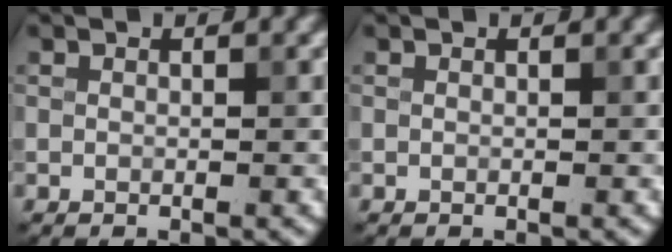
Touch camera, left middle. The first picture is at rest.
{"total": 0.0}